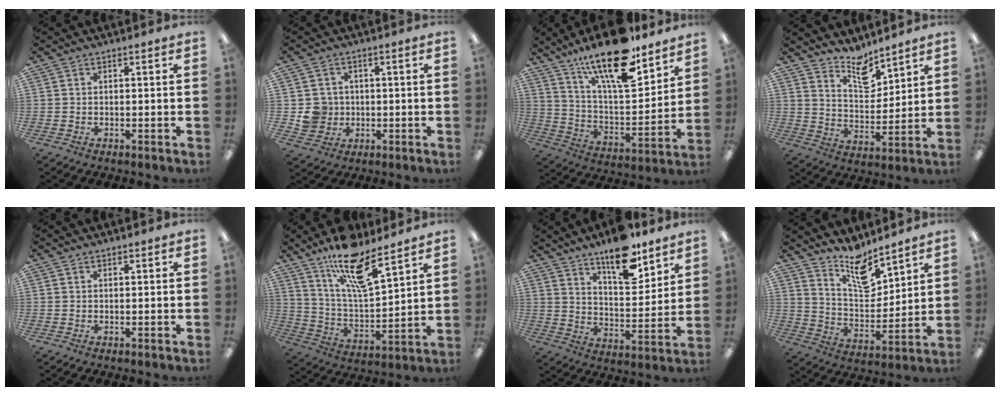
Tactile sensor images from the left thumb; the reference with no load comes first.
{"total": 5.8, "force": [0.0, 5.7, 1.1], "torque": [-0.024, 0.006, 0.004]}
{"total": 21.0, "force": [15.0, 6.9, 13.0], "torque": [-0.226, -0.092, 0.255]}
{"total": 10.0, "force": [8.5, 4.1, 3.3], "torque": [-0.048, -0.061, 0.154]}
{"total": 0.6, "force": [0.6, 0.2, 0.2], "torque": [-0.005, 0.001, 0.010]}
{"total": 16.7, "force": [12.0, 5.1, 10.4], "torque": [-0.181, -0.067, 0.203]}
{"total": 15.8, "force": [11.8, 5.9, 8.8], "torque": [-0.130, -0.071, 0.201]}
{"total": 12.8, "force": [10.3, 4.8, 5.9], "torque": [-0.093, -0.073, 0.185]}